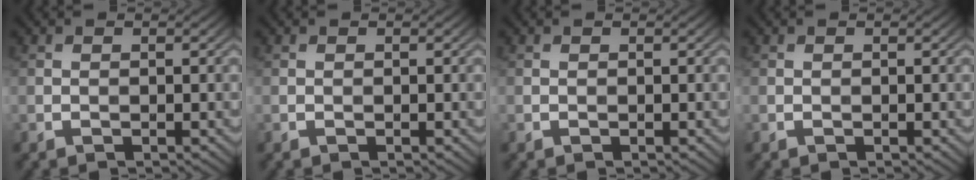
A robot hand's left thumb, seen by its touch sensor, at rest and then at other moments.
{"total": 0.0}
{"total": 0.0}
{"total": 0.0}